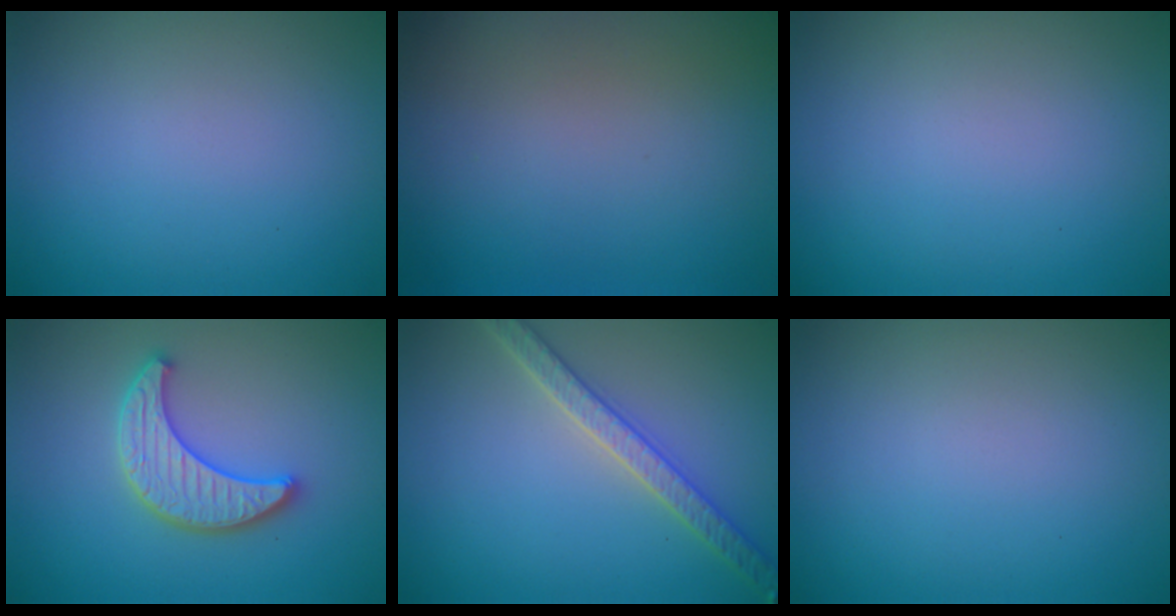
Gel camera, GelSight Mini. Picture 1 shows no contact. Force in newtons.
{"total": 0.0}
{"total": 0.0}
{"total": 3.8, "press": 3.7, "slide": 0.9}
{"total": 3.8, "press": 3.7, "slide": 0.8}
{"total": 0.0}